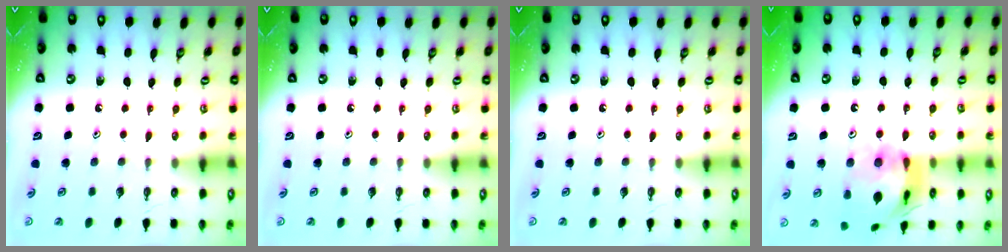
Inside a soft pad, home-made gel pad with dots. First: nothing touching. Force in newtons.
{"total": 0.0}
{"total": 0.0}
{"total": 18.2, "press": 18.1, "slide": 1.9}